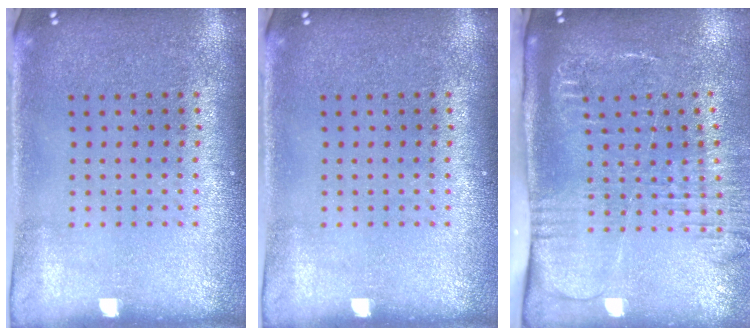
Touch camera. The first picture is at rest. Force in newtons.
{"total": 0.0}
{"total": 2.7, "press": 2.1, "slide": 1.7}